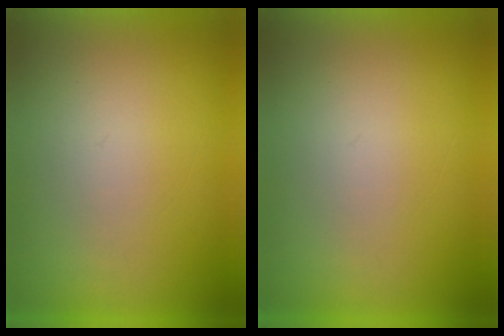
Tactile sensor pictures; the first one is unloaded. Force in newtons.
{"total": 0.0}